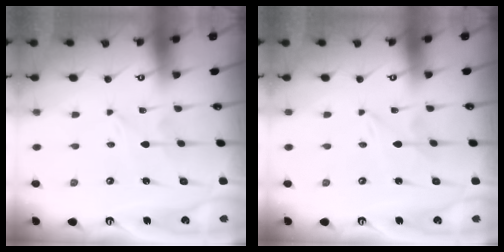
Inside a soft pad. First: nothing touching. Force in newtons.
{"total": 0.0}